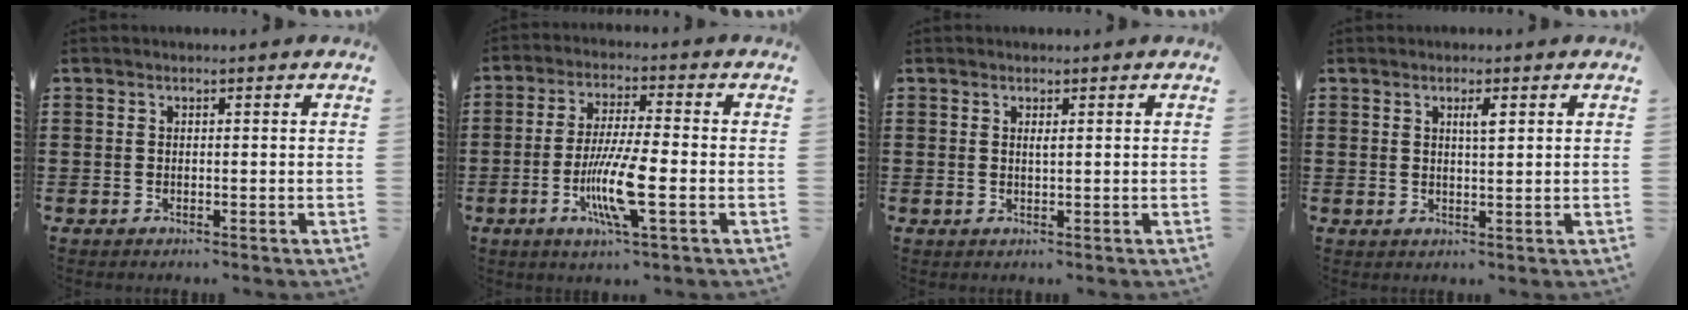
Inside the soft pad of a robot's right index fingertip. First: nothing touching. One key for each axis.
{"total": 9.8, "fx": -2.9, "fy": 1.6, "fz": 9.2, "tx": -0.182, "ty": -0.014, "tz": -0.055}
{"total": 0.6, "fx": 0.2, "fy": 0.1, "fz": 0.6, "tx": -0.011, "ty": -0.001, "tz": 0.005}
{"total": 2.0, "fx": 0.8, "fy": 0.4, "fz": 1.8, "tx": -0.036, "ty": 0.003, "tz": 0.013}